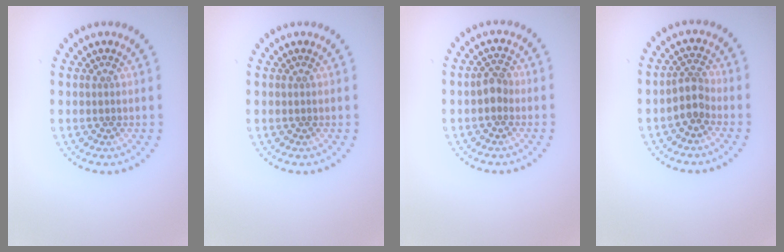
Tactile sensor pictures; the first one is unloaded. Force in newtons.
{"total": 0.0}
{"total": 1.9, "press": 1.8, "slide": 0.6}
{"total": 2.1, "press": 1.8, "slide": 1.1}